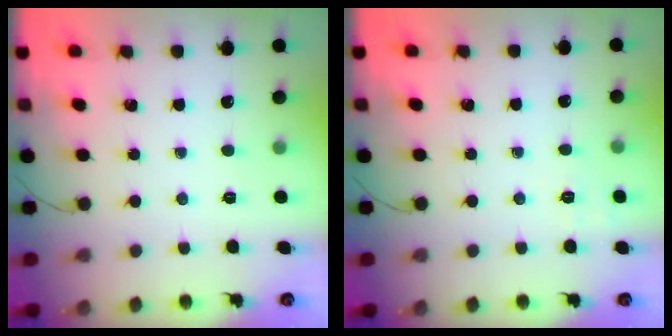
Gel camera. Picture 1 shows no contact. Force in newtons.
{"total": 2.1, "press": 1.2, "slide": 1.8}